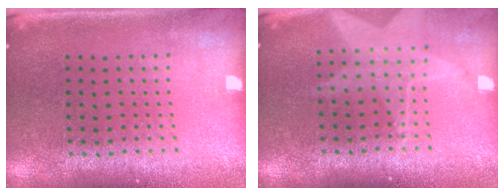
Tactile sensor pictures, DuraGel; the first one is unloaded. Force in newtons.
{"total": 1.8, "press": 1.5, "slide": 1.1}